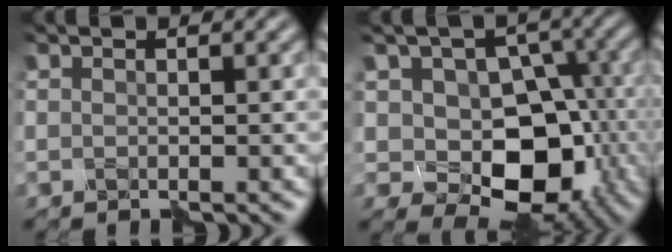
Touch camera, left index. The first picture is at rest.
{"total": 7.8, "force": [-2.2, 5.9, 4.7], "torque": [-0.056, -0.008, -0.044]}